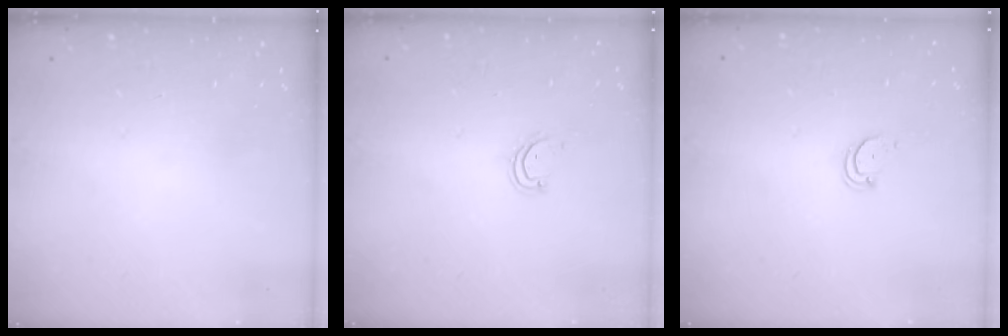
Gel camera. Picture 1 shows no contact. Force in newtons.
{"total": 2.8, "press": 2.8, "slide": 0.3}
{"total": 2.4, "press": 2.4, "slide": 0.2}